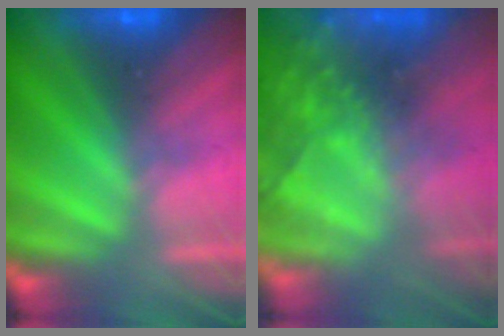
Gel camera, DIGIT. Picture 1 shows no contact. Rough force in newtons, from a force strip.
{"total": 9.6}